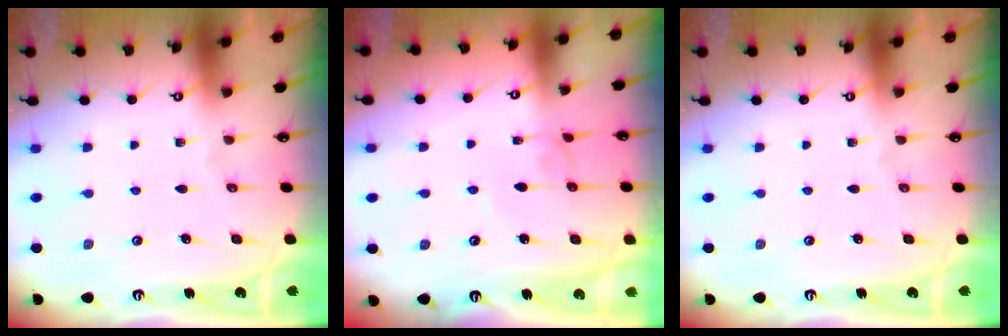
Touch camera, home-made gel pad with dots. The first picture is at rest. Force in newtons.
{"total": 1.4, "press": 1.4, "slide": 0.1}
{"total": 0.0}